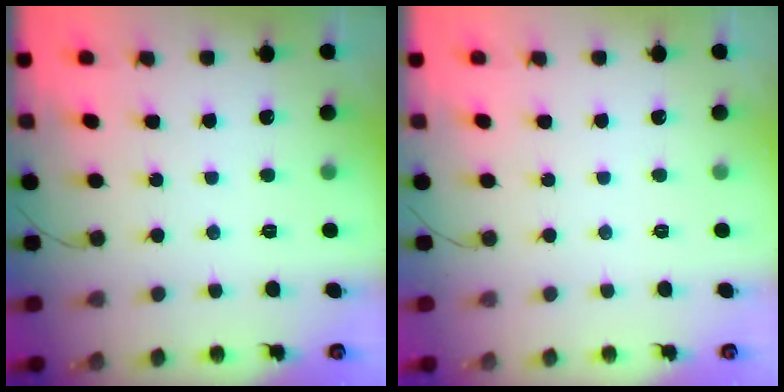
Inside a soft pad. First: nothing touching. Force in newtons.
{"total": 0.0}